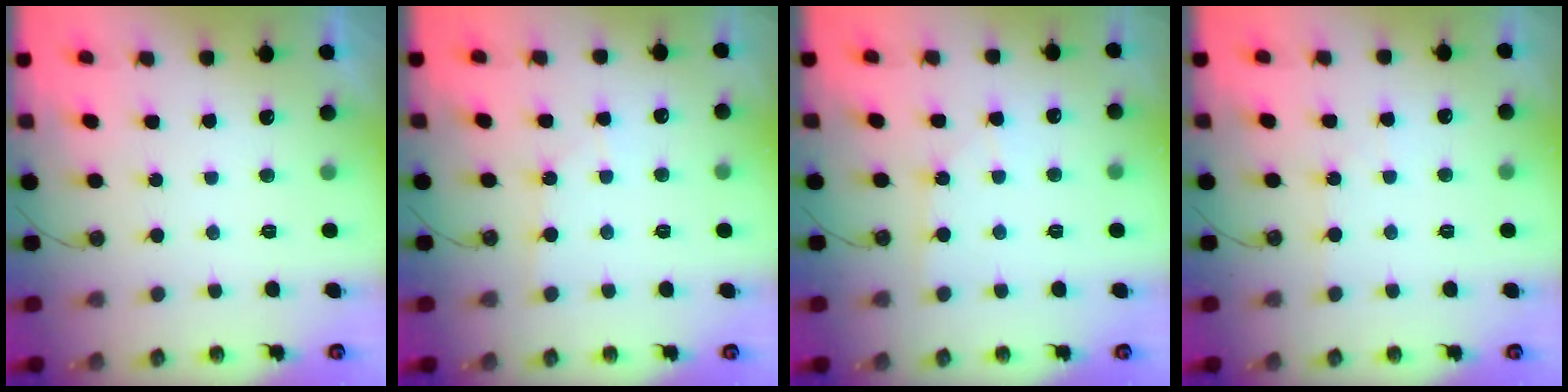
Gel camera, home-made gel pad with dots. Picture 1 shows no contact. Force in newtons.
{"total": 2.6, "press": 2.6, "slide": 0.3}
{"total": 3.5, "press": 3.5, "slide": 0.6}
{"total": 2.5, "press": 2.5, "slide": 0.4}